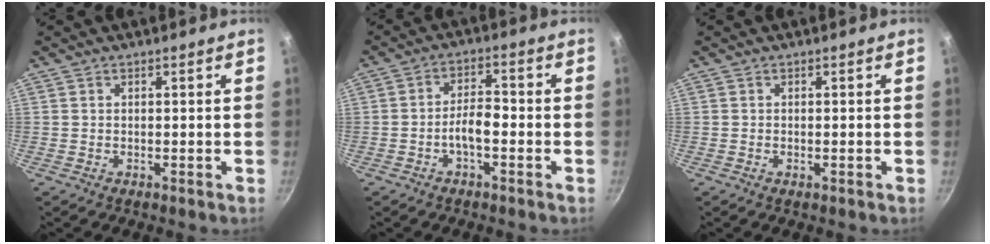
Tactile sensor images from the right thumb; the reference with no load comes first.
{"total": 4.9, "force": [-2.0, 2.1, 4.0], "torque": [-0.065, 0.029, -0.038]}
{"total": 0.7, "force": [-0.2, 0.2, 0.6], "torque": [-0.009, 0.002, -0.004]}